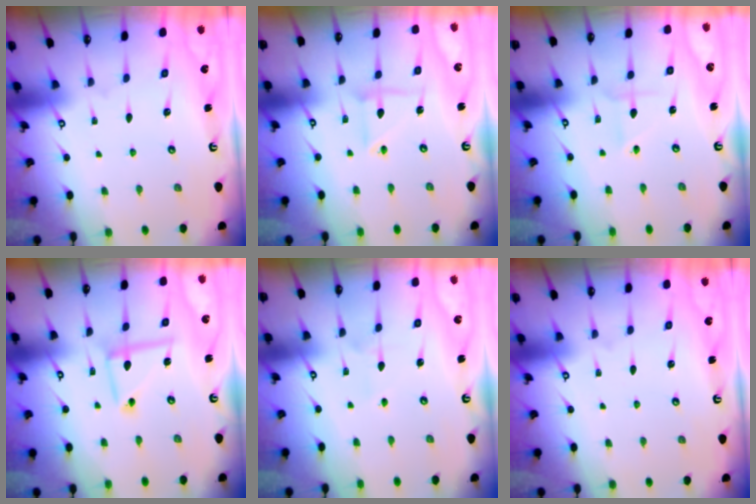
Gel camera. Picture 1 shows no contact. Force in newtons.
{"total": 4.0, "press": 3.9, "slide": 0.7}
{"total": 1.9, "press": 1.6, "slide": 0.9}
{"total": 7.2, "press": 7.2, "slide": 0.7}
{"total": 2.8, "press": 2.8, "slide": 0.3}
{"total": 0.0}